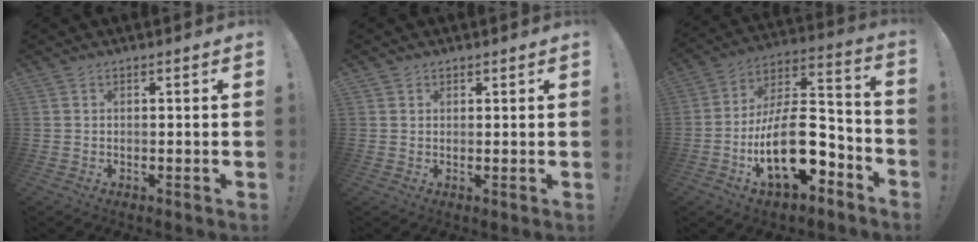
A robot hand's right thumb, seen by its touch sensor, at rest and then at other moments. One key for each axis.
{"total": 1.1, "fx": 0.8, "fy": 0.7, "fz": 0.1, "tx": 0.002, "ty": -0.003, "tz": 0.015}
{"total": 22.3, "fx": -7.4, "fy": 11.1, "fz": 17.8, "tx": -0.322, "ty": 0.037, "tz": -0.115}